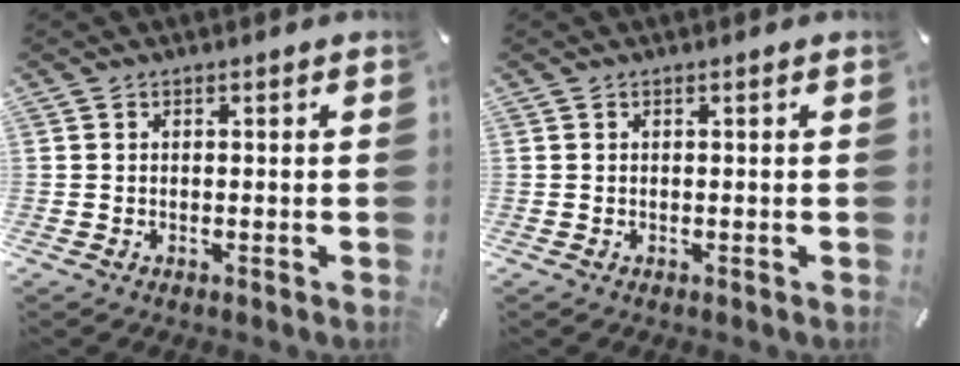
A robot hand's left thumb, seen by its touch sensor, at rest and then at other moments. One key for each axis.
{"total": 0.0}